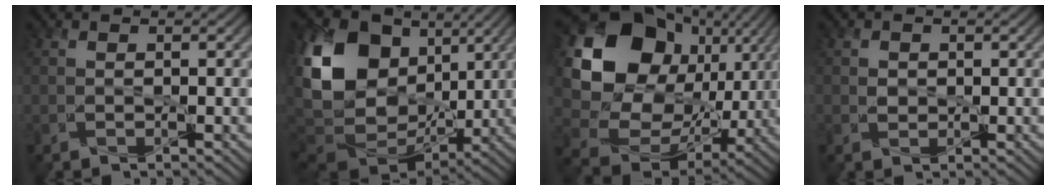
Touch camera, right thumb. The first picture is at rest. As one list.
[{"total": 18.9, "force": [3.5, 14.2, 11.9], "torque": [-0.270, 0.016, 0.083]}, {"total": 19.0, "force": [4.7, 15.1, 10.6], "torque": [-0.239, 0.003, 0.095]}, {"total": 1.1, "force": [0.3, 1.0, 0.3], "torque": [-0.010, -0.001, 0.003]}]